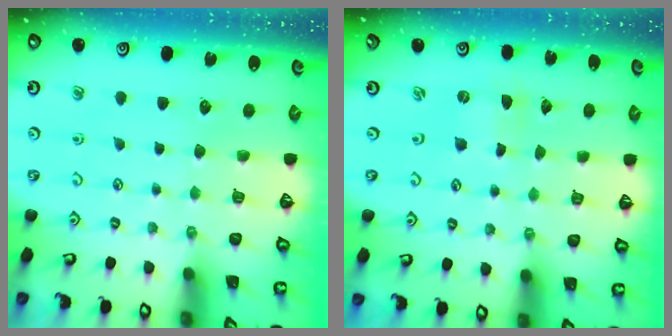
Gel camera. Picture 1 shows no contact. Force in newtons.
{"total": 0.6, "press": 0.6, "slide": 0.1}